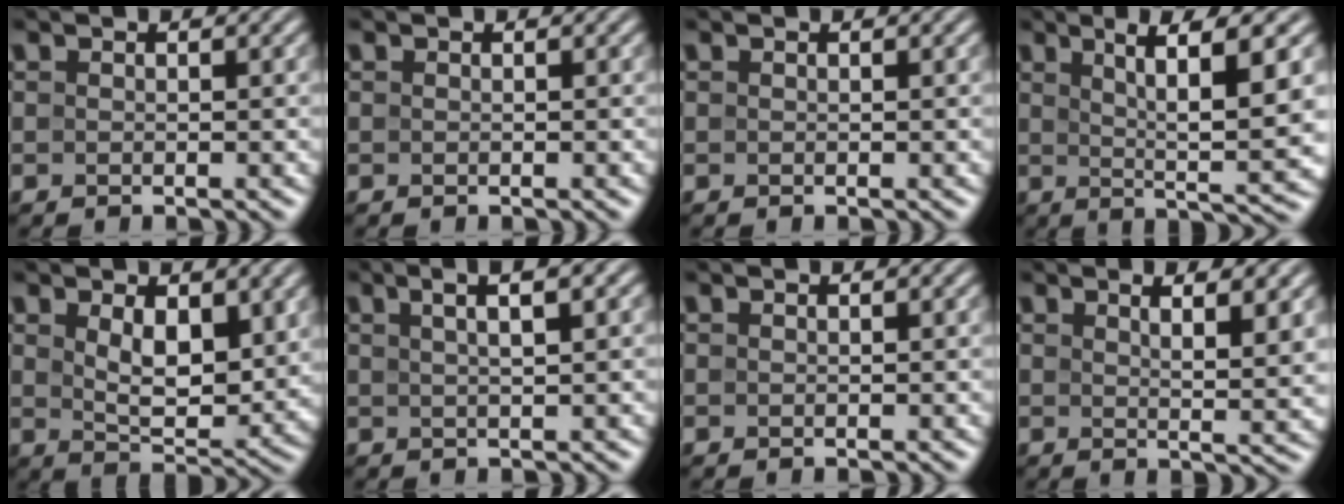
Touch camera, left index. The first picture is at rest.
{"total": 0.0}
{"total": 0.0}
{"total": 9.0, "force": [2.2, 1.7, 8.6], "torque": [-0.122, 0.006, 0.039]}
{"total": 5.0, "force": [1.6, 2.5, 4.0], "torque": [-0.075, -0.012, 0.036]}
{"total": 4.0, "force": [2.0, 1.2, 3.3], "torque": [-0.028, 0.009, 0.010]}
{"total": 0.0}
{"total": 5.3, "force": [2.0, 1.2, 4.7], "torque": [-0.059, 0.000, 0.027]}